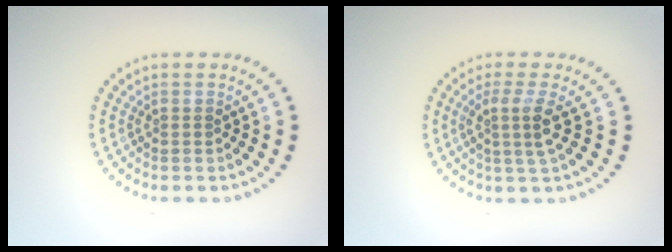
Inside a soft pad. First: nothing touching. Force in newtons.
{"total": 2.7, "press": 2.0, "slide": 1.8}